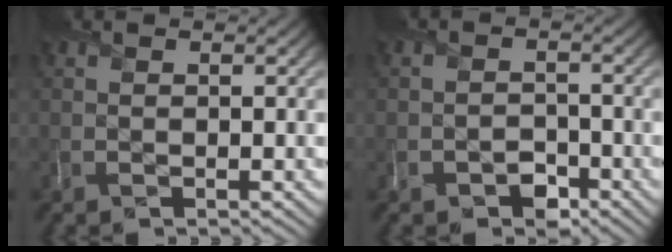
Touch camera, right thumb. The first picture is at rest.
{"total": 2.5, "force": [-1.6, 1.7, 0.9], "torque": [-0.011, -0.003, -0.030]}